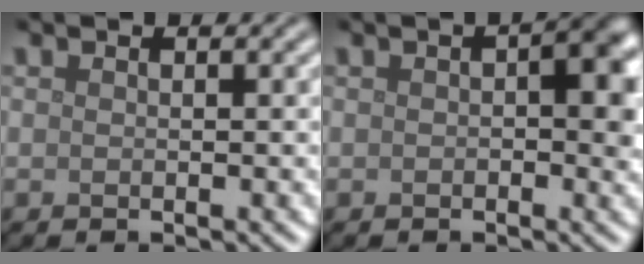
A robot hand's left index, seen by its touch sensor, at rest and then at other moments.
{"total": 3.8, "force": [0.5, 1.7, 3.3], "torque": [-0.035, 0.007, 0.001]}